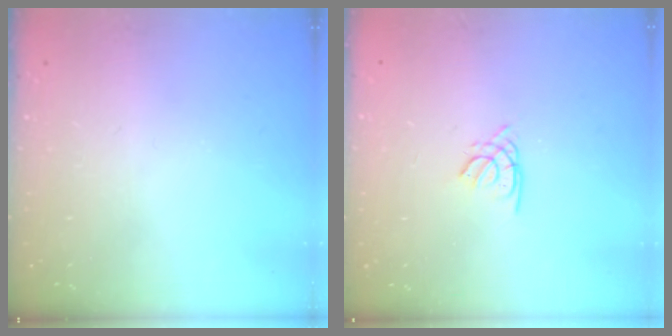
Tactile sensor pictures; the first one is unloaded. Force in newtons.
{"total": 1.4, "press": 1.4, "slide": 0.4}